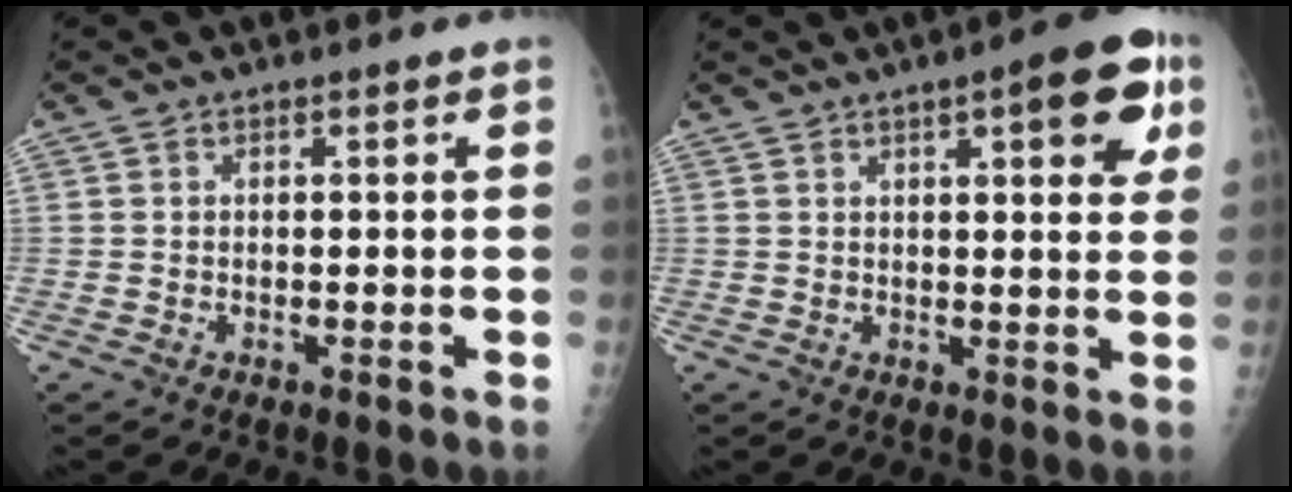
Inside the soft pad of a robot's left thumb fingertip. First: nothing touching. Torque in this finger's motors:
{"motor_torque": [0.12, 0.27, 0.04, -0.17, 0.13]}